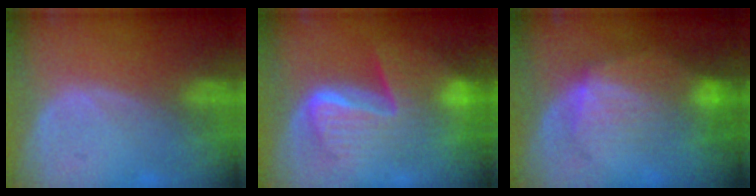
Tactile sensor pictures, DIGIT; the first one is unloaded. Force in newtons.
{"total": 10.2, "press": 10.2, "slide": 0.9}
{"total": 8.9, "press": 8.2, "slide": 3.4}